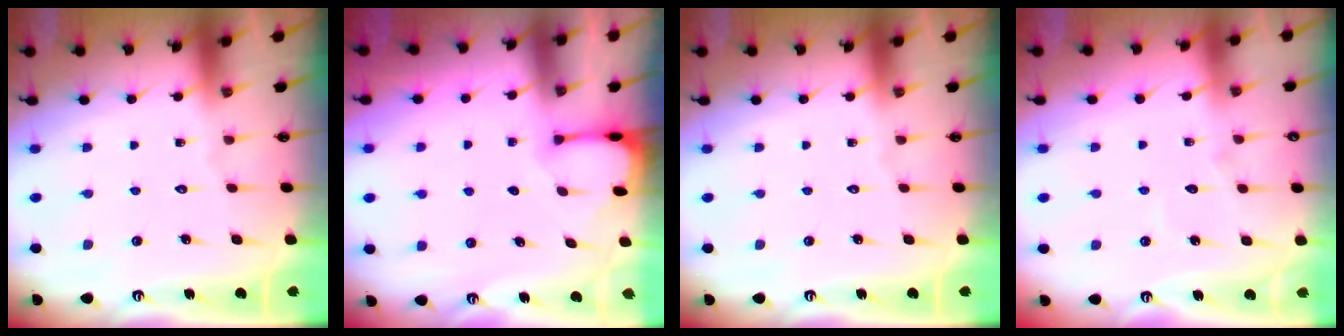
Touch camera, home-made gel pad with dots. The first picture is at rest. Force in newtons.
{"total": 1.2, "press": 1.2, "slide": 0.3}
{"total": 0.0}
{"total": 4.2, "press": 4.2, "slide": 0.4}